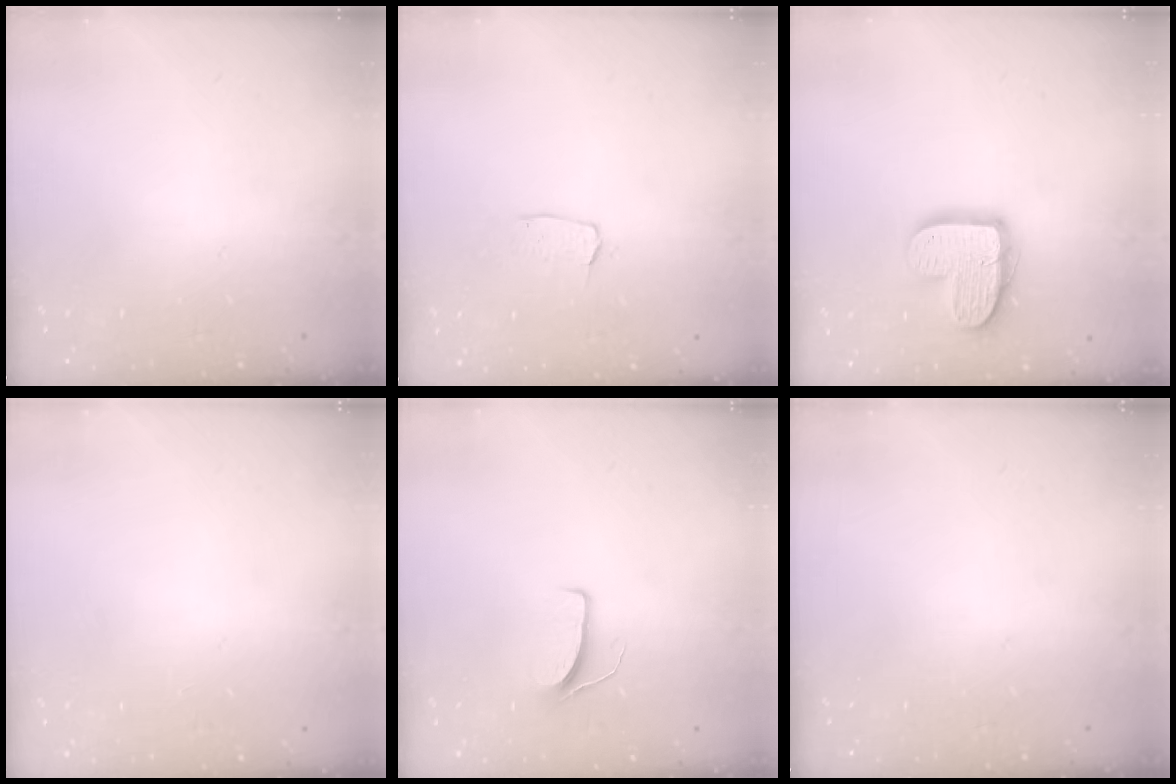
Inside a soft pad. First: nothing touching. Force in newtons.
{"total": 2.9, "press": 2.9, "slide": 0.2}
{"total": 13.8, "press": 13.8, "slide": 0.9}
{"total": 0.0}
{"total": 6.2, "press": 6.2, "slide": 0.5}
{"total": 0.0}